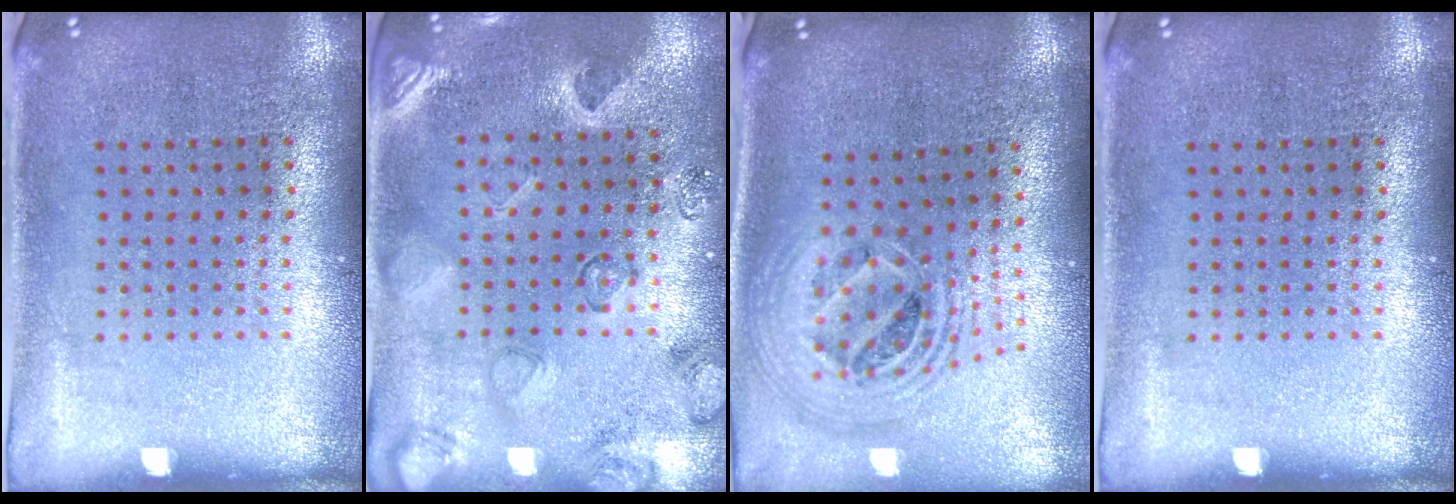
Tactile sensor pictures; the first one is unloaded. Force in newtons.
{"total": 2.2, "press": 1.8, "slide": 1.3}
{"total": 2.3, "press": 1.8, "slide": 1.5}
{"total": 0.0}